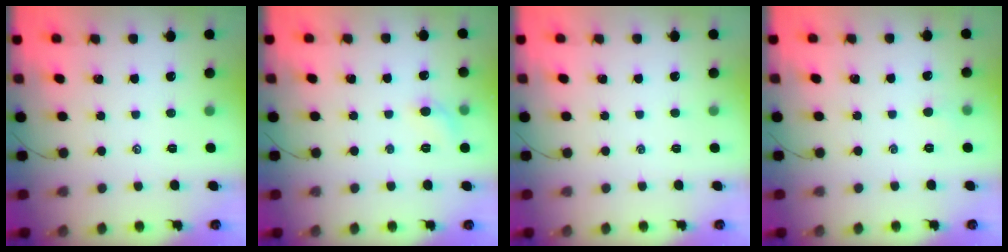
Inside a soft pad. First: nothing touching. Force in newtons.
{"total": 6.1, "press": 5.8, "slide": 1.9}
{"total": 0.0}
{"total": 2.4, "press": 2.3, "slide": 0.7}